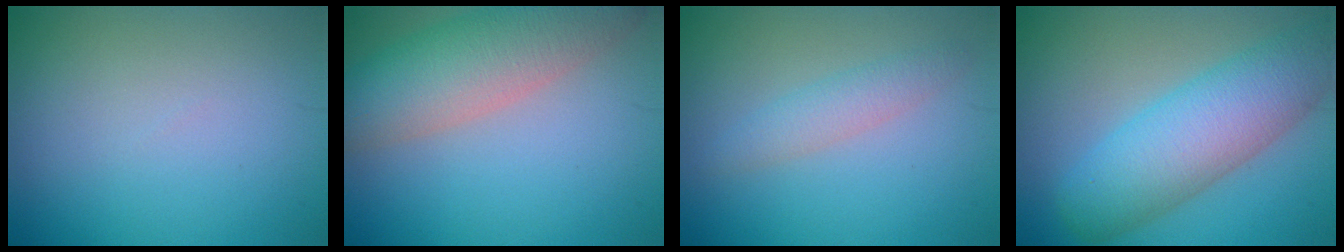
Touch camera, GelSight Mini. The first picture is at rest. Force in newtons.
{"total": 7.4, "press": 7.4, "slide": 0.6}
{"total": 2.0, "press": 2.0, "slide": 0.0}
{"total": 7.7, "press": 7.7, "slide": 0.2}